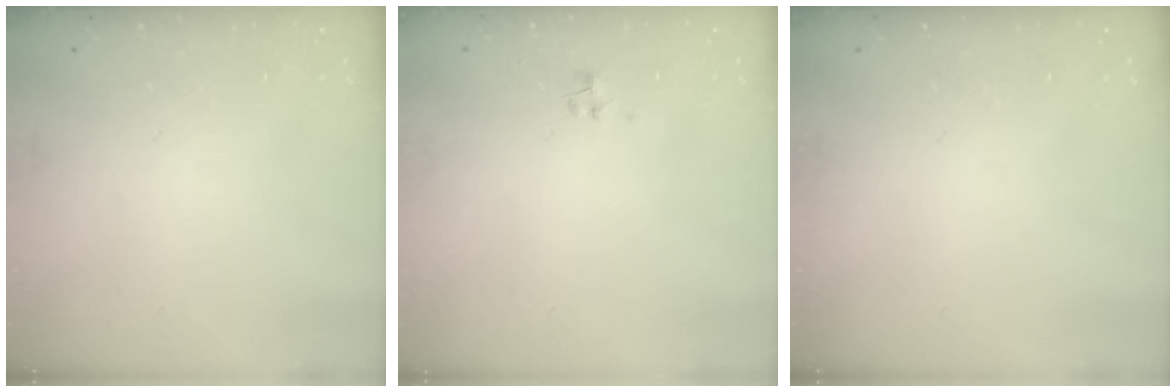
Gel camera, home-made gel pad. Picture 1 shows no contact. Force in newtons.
{"total": 0.9, "press": 0.8, "slide": 0.4}
{"total": 0.0}